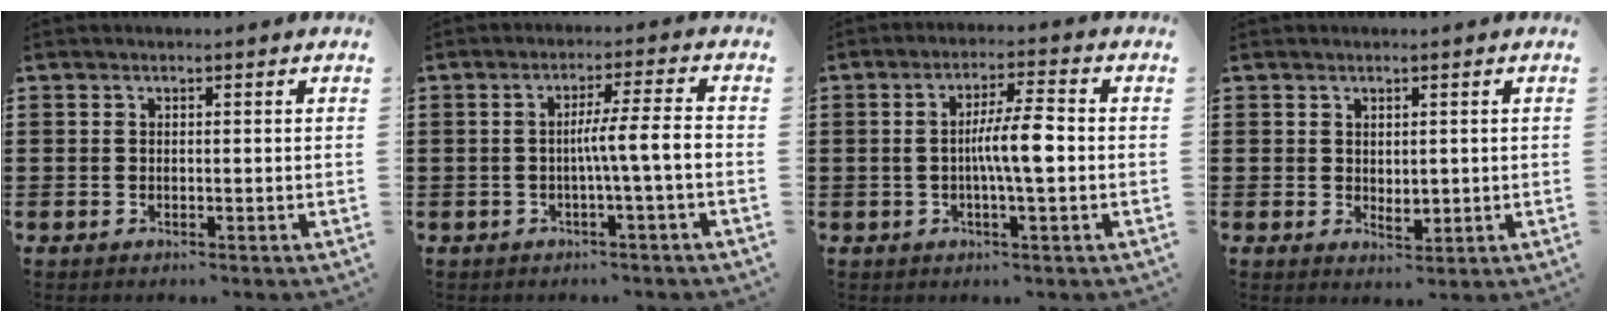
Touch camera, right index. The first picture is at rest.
{"total": 5.2, "force": [-1.1, -0.2, 5.1], "torque": [-0.092, -0.001, -0.024]}
{"total": 6.5, "force": [-0.5, 0.9, 6.5], "torque": [-0.115, 0.003, -0.014]}
{"total": 1.6, "force": [0.7, 1.0, 1.0], "torque": [-0.013, -0.003, 0.013]}